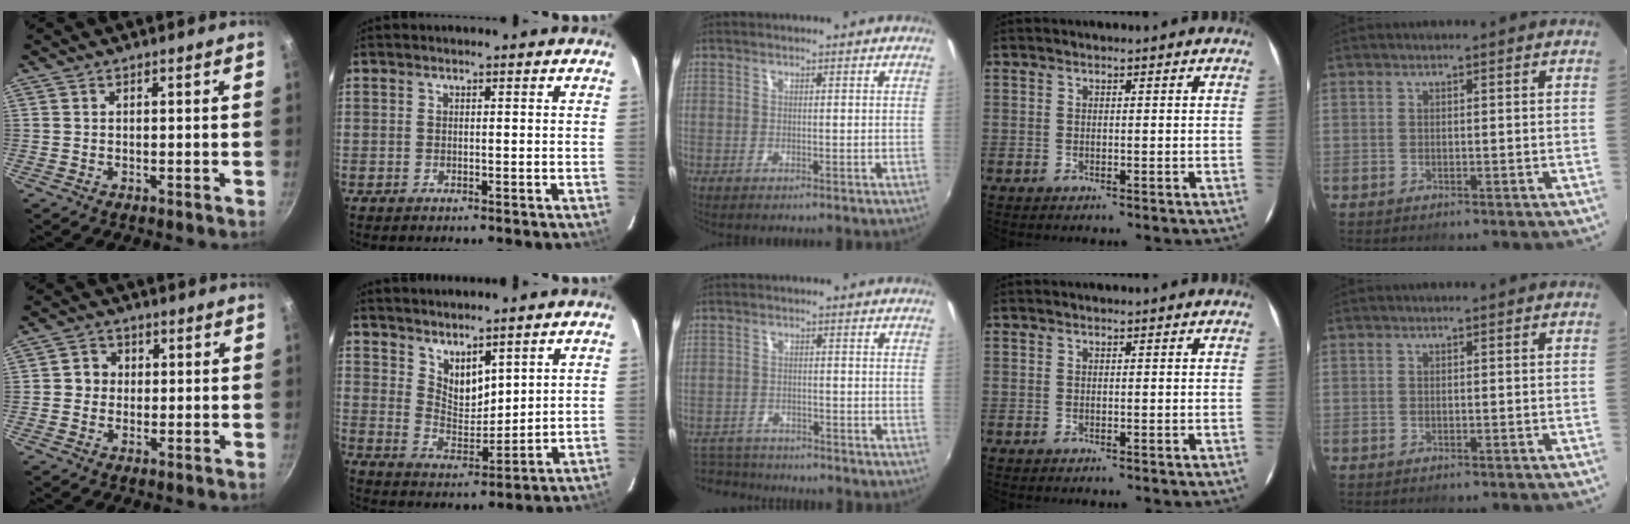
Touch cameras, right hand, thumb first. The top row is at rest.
{"thumb": {"total": 4.1, "force": [0.3, 3.9, 1.4], "torque": [0.003, 0.005, -0.003]}, "index": {"total": 6.8, "force": [5.2, 3.1, 3.2], "torque": [-0.047, -0.005, 0.102]}, "middle": {"total": 7.0, "force": [-6.6, 2.2, 1.2], "torque": [-0.046, -0.005, -0.110]}}